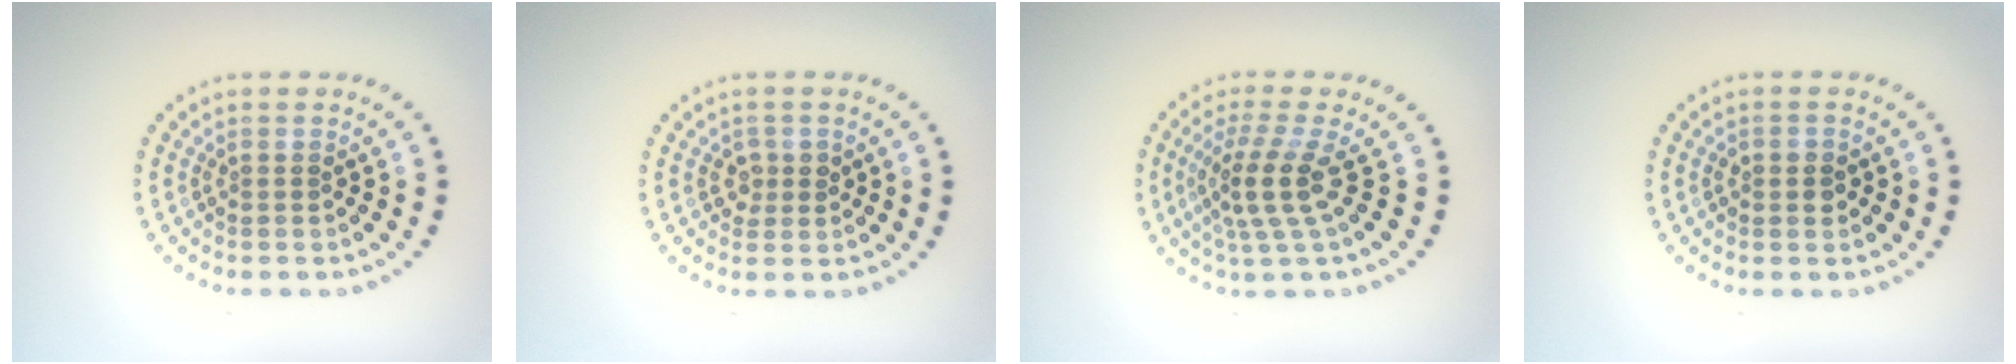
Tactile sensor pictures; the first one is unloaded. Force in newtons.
{"total": 1.5, "press": 1.4, "slide": 0.4}
{"total": 3.7, "press": 2.6, "slide": 2.6}
{"total": 1.4, "press": 1.4, "slide": 0.3}